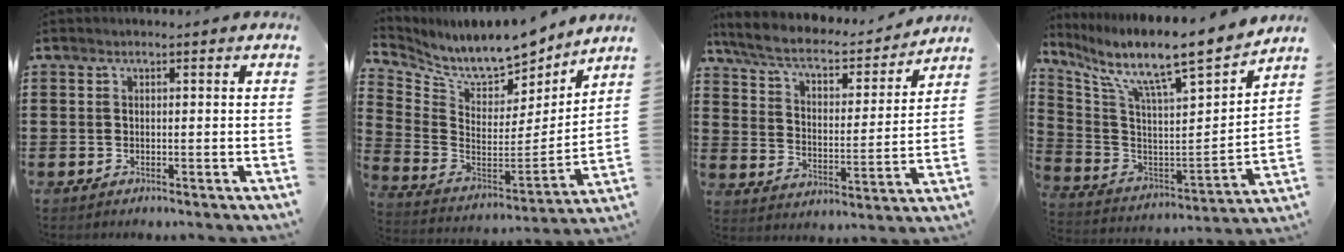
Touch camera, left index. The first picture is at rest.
{"total": 8.2, "force": [7.7, 1.4, 2.4], "torque": [-0.080, -0.068, 0.130]}
{"total": 6.4, "force": [5.3, 1.8, 3.1], "torque": [-0.082, -0.032, 0.087]}
{"total": 9.8, "force": [8.1, 0.8, 5.5], "torque": [-0.125, -0.073, 0.123]}